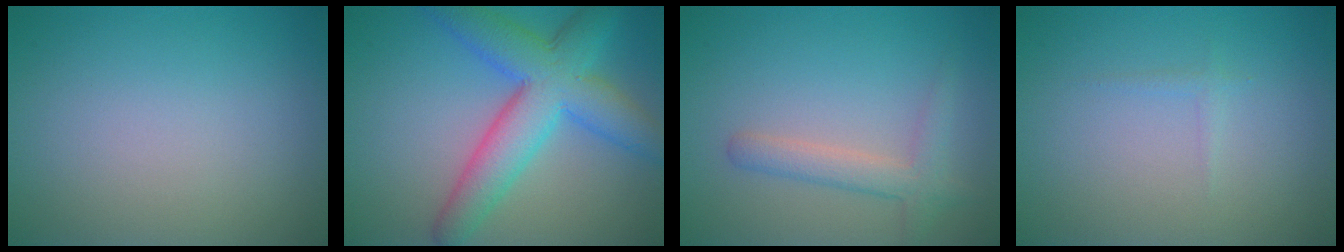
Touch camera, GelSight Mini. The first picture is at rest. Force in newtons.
{"total": 7.9, "press": 7.9, "slide": 0.1}
{"total": 2.6, "press": 2.6, "slide": 0.2}
{"total": 0.6, "press": 0.6, "slide": 0.0}